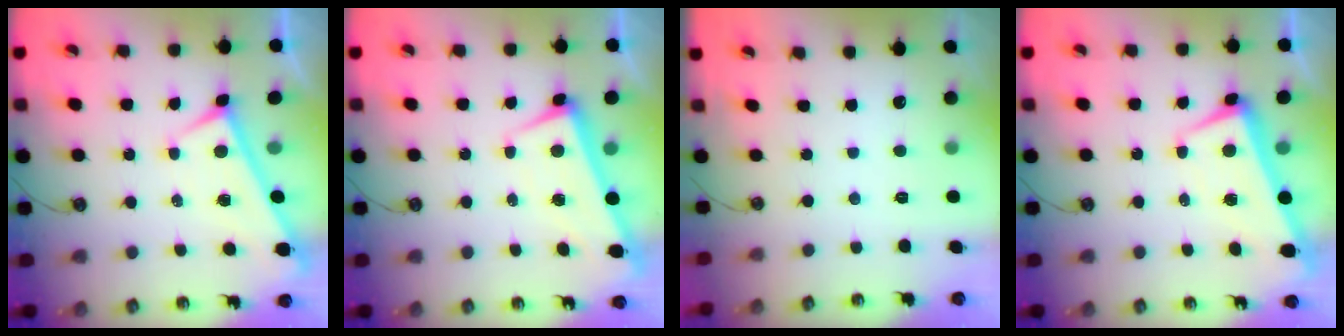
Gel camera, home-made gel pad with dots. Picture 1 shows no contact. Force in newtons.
{"total": 1.6, "press": 0.6, "slide": 1.5}
{"total": 0.0}
{"total": 2.5, "press": 2.4, "slide": 0.4}